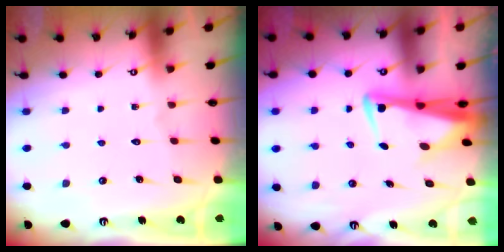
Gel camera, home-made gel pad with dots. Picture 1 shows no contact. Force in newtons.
{"total": 4.0, "press": 3.8, "slide": 1.1}